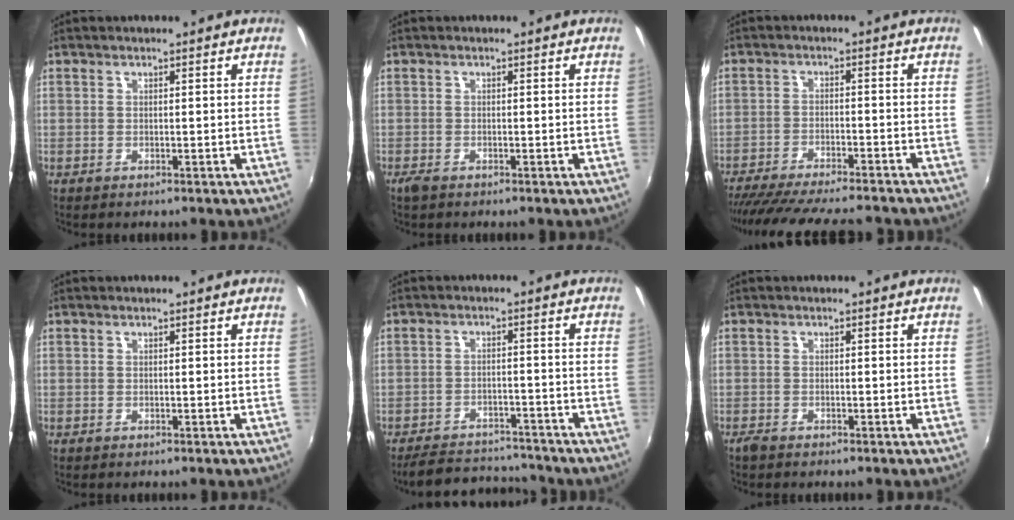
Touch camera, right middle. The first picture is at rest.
{"total": 1.4, "force": [-1.1, 0.5, 0.7], "torque": [-0.016, -0.006, -0.022]}
{"total": 18.2, "force": [-16.0, 3.1, 8.2], "torque": [-0.159, -0.025, -0.240]}
{"total": 0.0}
{"total": 11.0, "force": [-10.2, 2.9, 2.9], "torque": [-0.079, 0.009, -0.146]}
{"total": 1.1, "force": [-1.0, 0.3, 0.4], "torque": [-0.010, -0.005, -0.021]}